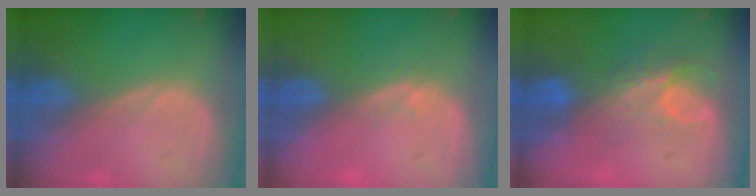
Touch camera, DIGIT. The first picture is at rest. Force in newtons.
{"total": 1.0, "press": 0.7, "slide": 0.7}
{"total": 7.5, "press": 6.5, "slide": 3.7}